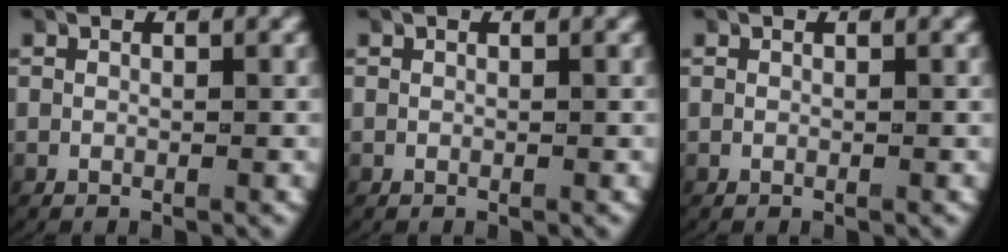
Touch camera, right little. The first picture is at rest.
{"total": 0.0}
{"total": 0.0}